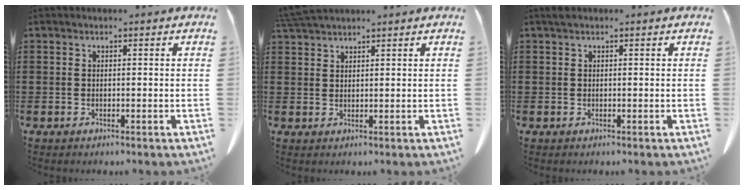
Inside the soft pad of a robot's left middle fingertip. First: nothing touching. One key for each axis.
{"total": 3.4, "fx": 3.2, "fy": 0.2, "fz": 1.1, "tx": -0.032, "ty": -0.004, "tz": 0.064}
{"total": 0.6, "fx": 0.3, "fy": 0.3, "fz": 0.4, "tx": -0.010, "ty": 0.002, "tz": 0.006}